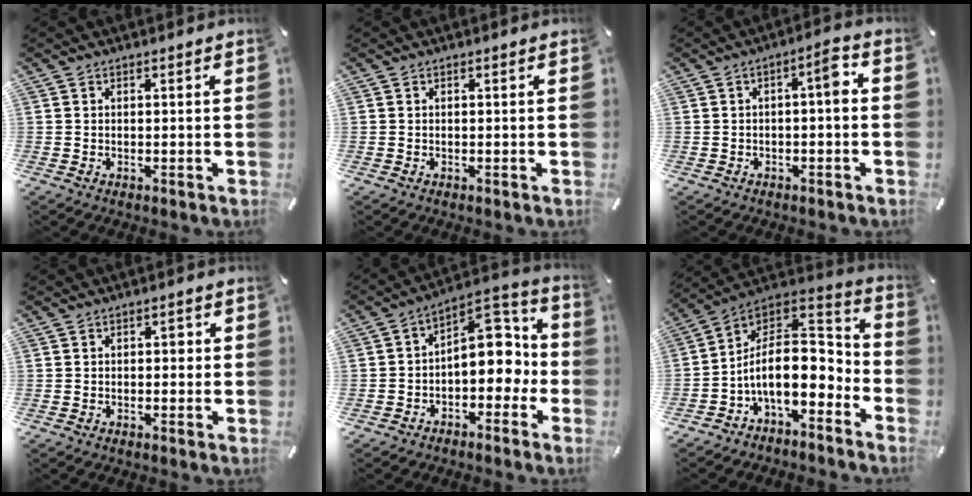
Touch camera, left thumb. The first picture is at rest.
{"total": 0.0}
{"total": 5.1, "force": [-0.5, 1.4, 4.9], "torque": [-0.073, 0.010, -0.016]}
{"total": 1.8, "force": [0.0, 1.3, 1.3], "torque": [-0.011, 0.002, -0.008]}
{"total": 11.9, "force": [0.4, 8.4, 8.4], "torque": [-0.085, -0.017, 0.006]}
{"total": 14.6, "force": [-3.1, 9.2, 11.0], "torque": [-0.200, -0.009, -0.051]}